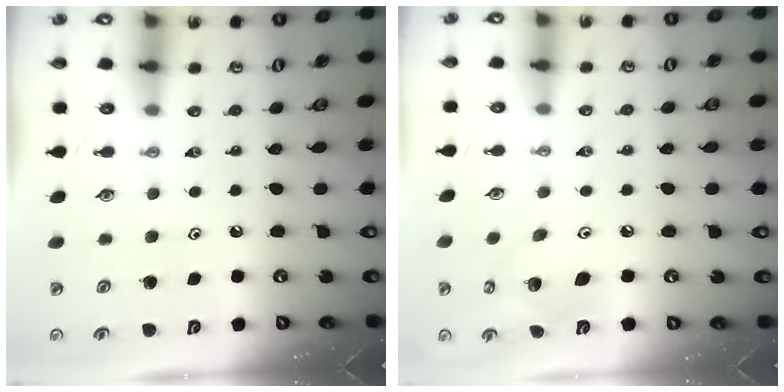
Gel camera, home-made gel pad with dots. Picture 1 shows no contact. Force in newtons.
{"total": 10.1, "press": 9.9, "slide": 1.8}